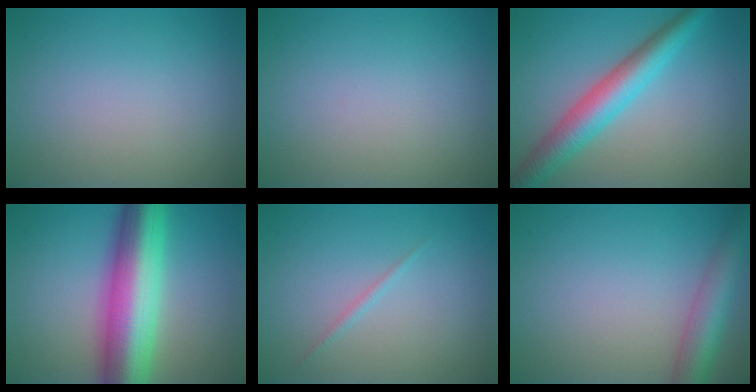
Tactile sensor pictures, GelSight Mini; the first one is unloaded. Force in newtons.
{"total": 0.0}
{"total": 5.6, "press": 5.6, "slide": 0.2}
{"total": 11.8, "press": 11.8, "slide": 0.3}
{"total": 0.6, "press": 0.6, "slide": 0.1}
{"total": 4.9, "press": 4.9, "slide": 0.2}